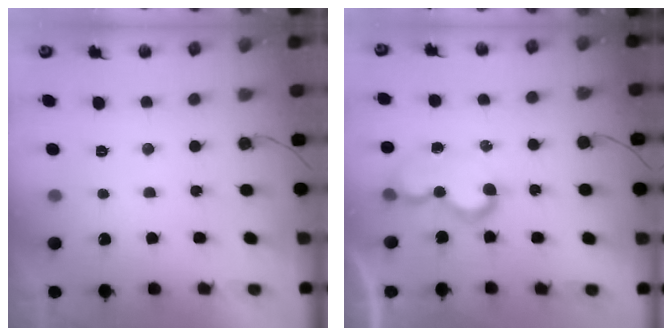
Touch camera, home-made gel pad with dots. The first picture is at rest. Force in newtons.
{"total": 8.3, "press": 8.2, "slide": 1.0}